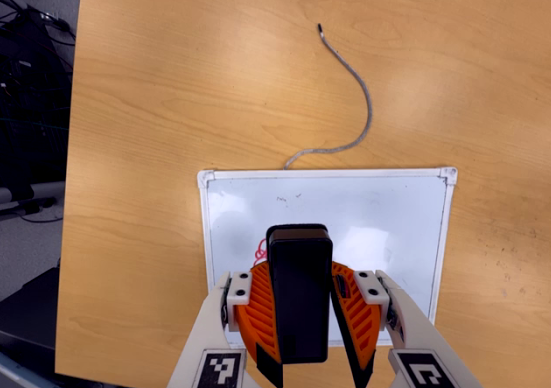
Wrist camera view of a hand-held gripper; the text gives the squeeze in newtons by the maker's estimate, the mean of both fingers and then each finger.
{"total": 9.3, "left": 8.8, "right": 9.8}